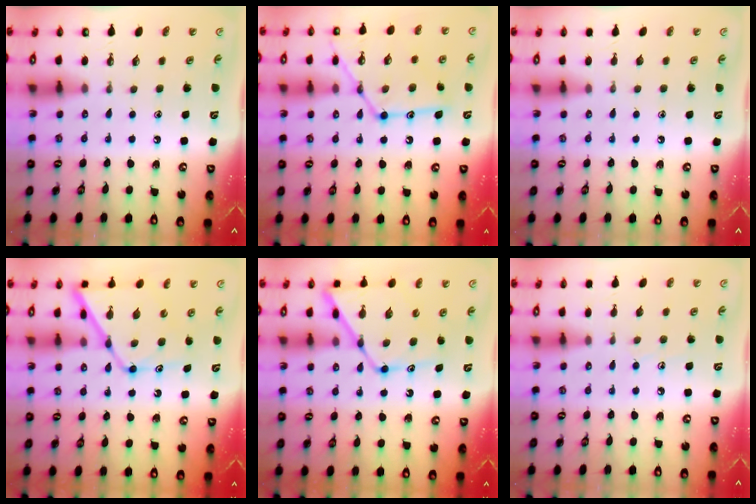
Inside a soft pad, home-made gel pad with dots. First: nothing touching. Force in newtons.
{"total": 16.8, "press": 16.7, "slide": 1.6}
{"total": 0.0}
{"total": 13.6, "press": 13.5, "slide": 1.2}
{"total": 12.8, "press": 12.7, "slide": 1.1}
{"total": 4.8, "press": 4.8, "slide": 0.6}